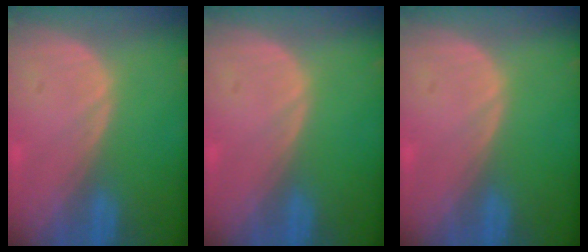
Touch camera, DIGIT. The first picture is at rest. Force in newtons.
{"total": 0.0}
{"total": 0.0}